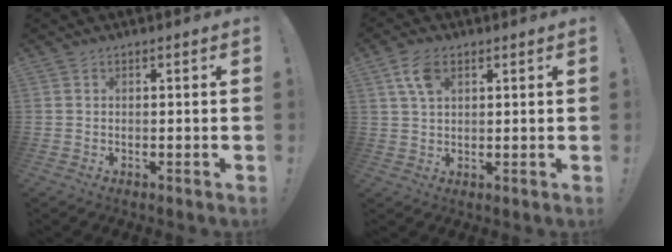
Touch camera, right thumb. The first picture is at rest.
{"total": 6.4, "force": [2.9, 3.4, 4.5], "torque": [-0.079, -0.002, 0.053]}